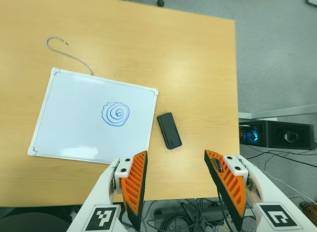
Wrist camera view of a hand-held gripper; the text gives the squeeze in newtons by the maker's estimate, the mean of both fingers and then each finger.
{"total": 0.0}